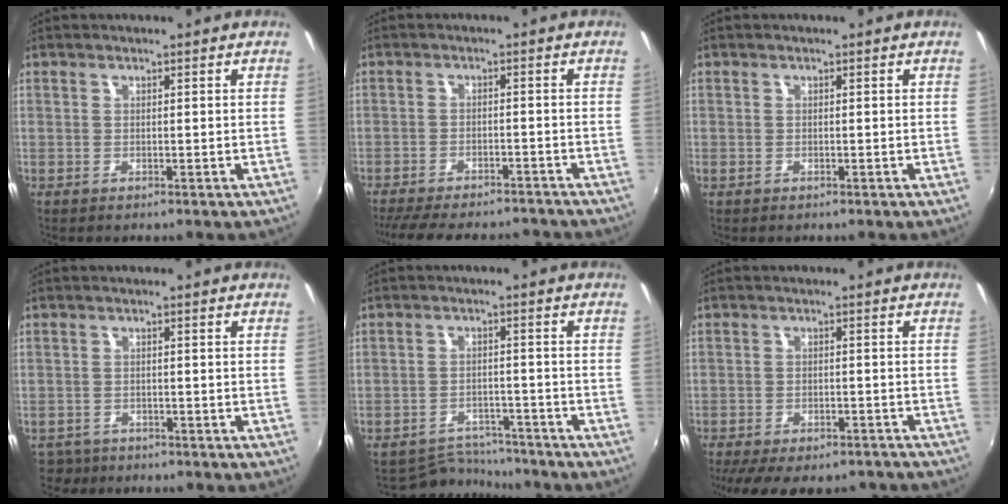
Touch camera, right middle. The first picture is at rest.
{"total": 15.7, "force": [-13.6, 4.2, 6.6], "torque": [-0.145, -0.018, -0.189]}
{"total": 1.4, "force": [0.2, 0.6, 1.2], "torque": [-0.026, 0.001, 0.008]}
{"total": 3.6, "force": [-2.8, 2.2, 0.4], "torque": [-0.019, -0.003, -0.049]}
{"total": 6.2, "force": [-6.1, 1.3, -0.6], "torque": [-0.005, 0.008, -0.098]}
{"total": 14.2, "force": [-11.5, 5.0, 6.8], "torque": [-0.146, -0.024, -0.154]}